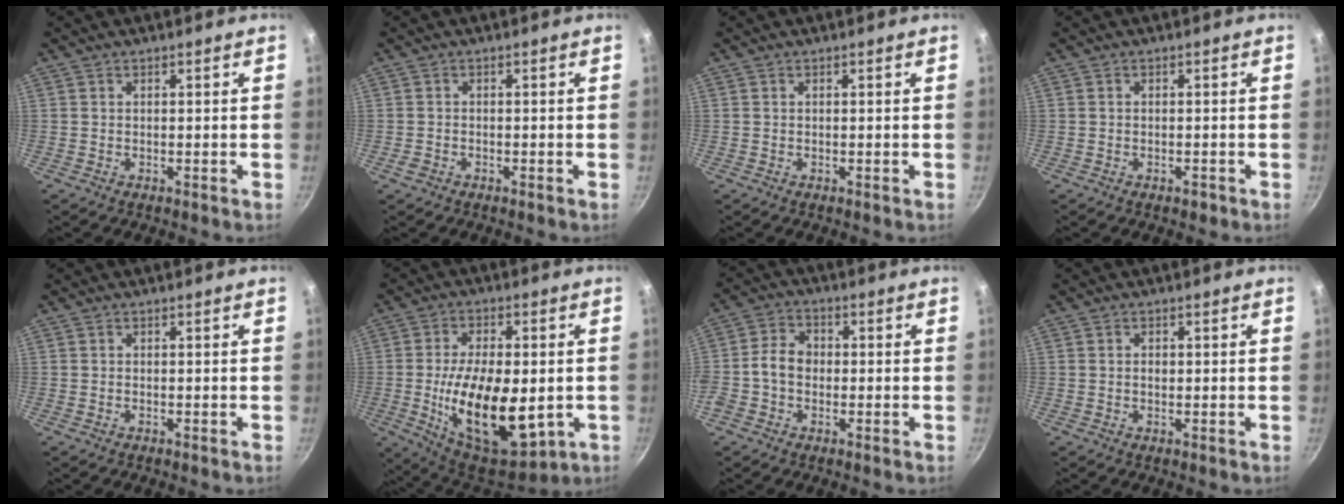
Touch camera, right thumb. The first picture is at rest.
{"total": 1.5, "force": [-0.9, 1.0, 0.6], "torque": [-0.019, 0.008, -0.016]}
{"total": 0.0}
{"total": 1.3, "force": [-0.8, 0.8, 0.8], "torque": [-0.012, 0.008, -0.007]}
{"total": 0.0}
{"total": 21.2, "force": [-3.1, 10.6, 18.0], "torque": [-0.287, -0.005, -0.037]}
{"total": 6.0, "force": [-0.9, 4.7, 3.6], "torque": [-0.052, 0.022, -0.031]}
{"total": 1.2, "force": [-0.1, 1.0, 0.7], "torque": [-0.010, 0.004, -0.001]}